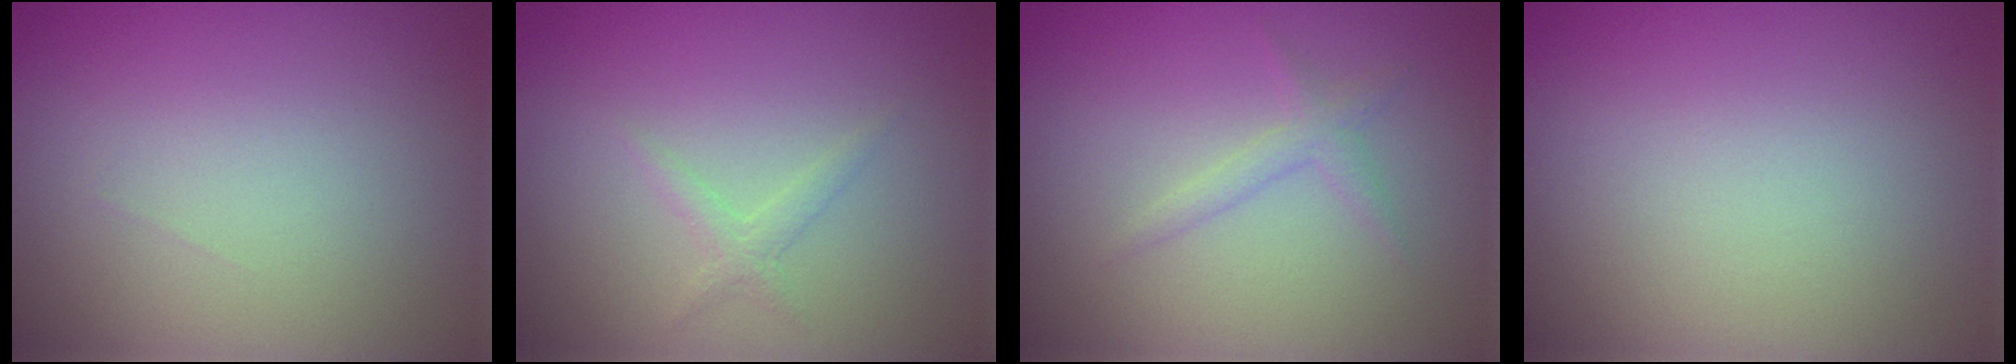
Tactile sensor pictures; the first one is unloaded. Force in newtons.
{"total": 1.1, "press": 1.1, "slide": 0.0}
{"total": 1.3, "press": 1.3, "slide": 0.1}
{"total": 0.0}